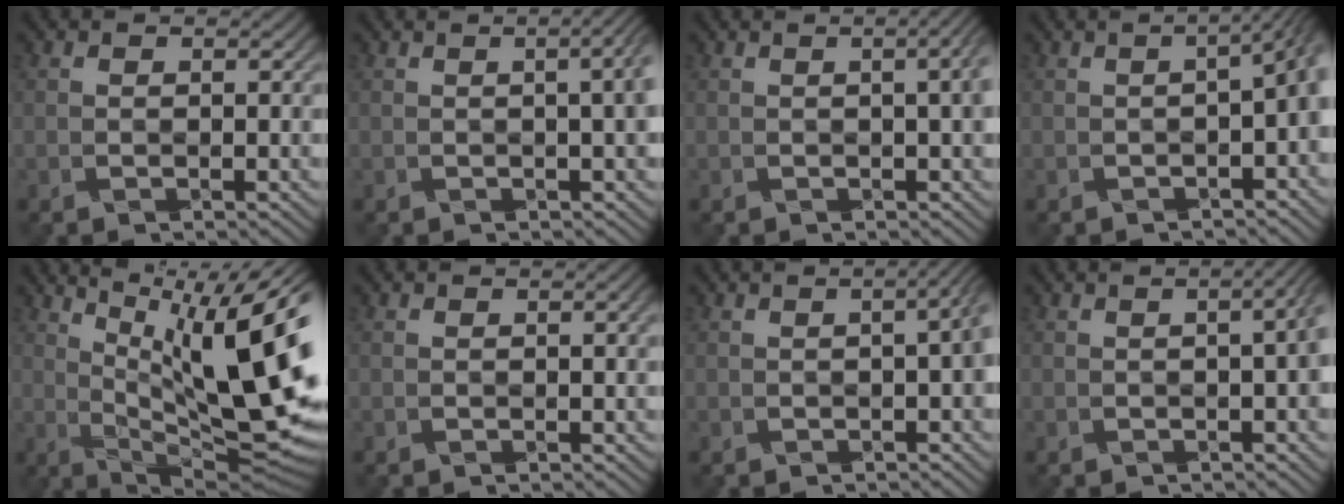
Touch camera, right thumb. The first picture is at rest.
{"total": 4.7, "force": [0.2, 1.2, 4.5], "torque": [-0.044, 0.016, 0.002]}
{"total": 3.9, "force": [0.3, 0.9, 3.8], "torque": [-0.040, 0.015, 0.004]}
{"total": 5.2, "force": [-1.2, 1.5, 4.8], "torque": [-0.053, -0.002, -0.016]}
{"total": 18.1, "force": [4.9, 5.6, 16.6], "torque": [-0.243, 0.020, 0.091]}
{"total": 0.9, "force": [0.1, 0.1, 0.8], "torque": [-0.009, 0.001, 0.002]}
{"total": 3.9, "force": [-0.2, 0.9, 3.8], "torque": [-0.042, 0.008, 0.000]}
{"total": 4.6, "force": [-0.2, 1.2, 4.5], "torque": [-0.048, 0.009, 0.001]}